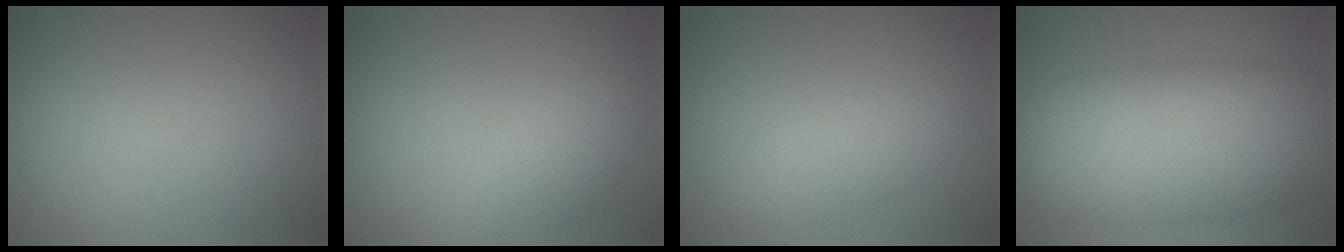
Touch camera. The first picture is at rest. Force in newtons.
{"total": 2.4, "press": 2.4, "slide": 0.2}
{"total": 2.4, "press": 2.4, "slide": 0.1}
{"total": 12.1, "press": 12.1, "slide": 0.6}